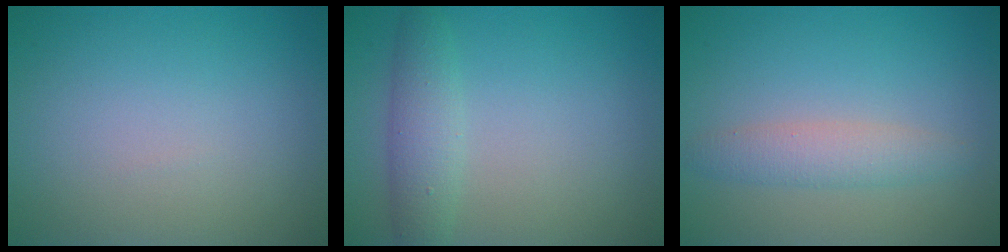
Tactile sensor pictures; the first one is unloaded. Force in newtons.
{"total": 2.8, "press": 2.8, "slide": 0.0}
{"total": 2.4, "press": 2.4, "slide": 0.1}